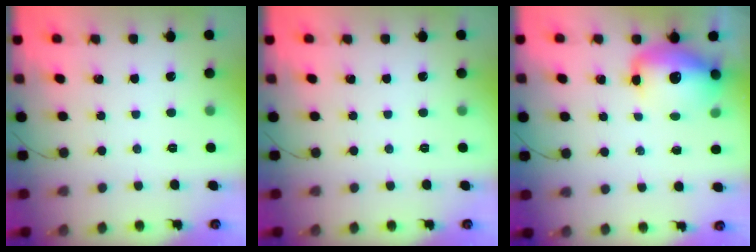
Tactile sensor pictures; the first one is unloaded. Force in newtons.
{"total": 0.0}
{"total": 12.9, "press": 12.4, "slide": 3.4}